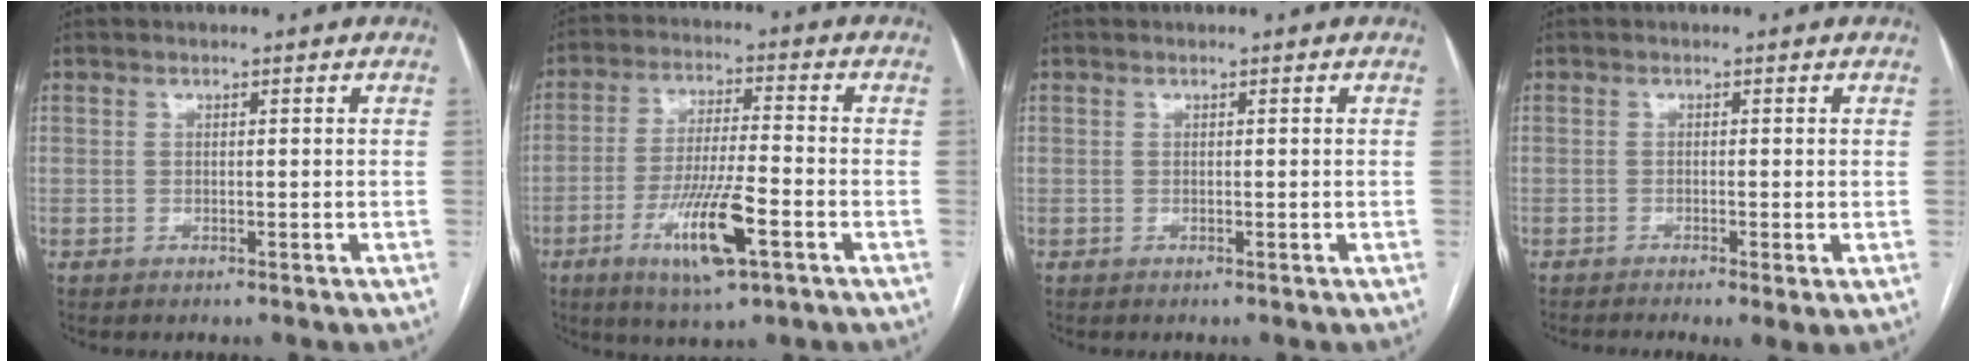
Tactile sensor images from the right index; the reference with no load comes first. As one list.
[{"total": 11.4, "force": [-4.8, 1.5, 10.2], "torque": [-0.194, -0.014, -0.081]}, {"total": 0.0}, {"total": 3.1, "force": [-1.6, 0.4, 2.7], "torque": [-0.038, -0.011, -0.025]}]